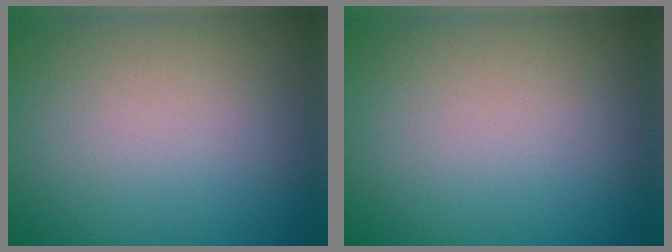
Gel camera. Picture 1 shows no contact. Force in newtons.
{"total": 0.0}